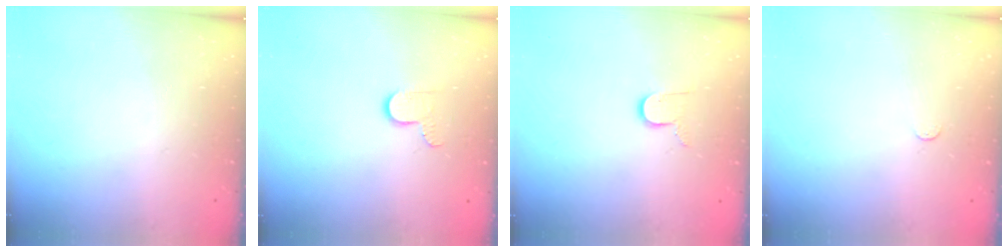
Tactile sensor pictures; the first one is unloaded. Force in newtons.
{"total": 5.7, "press": 5.7, "slide": 0.5}
{"total": 7.6, "press": 7.5, "slide": 0.7}
{"total": 2.7, "press": 2.7, "slide": 0.2}